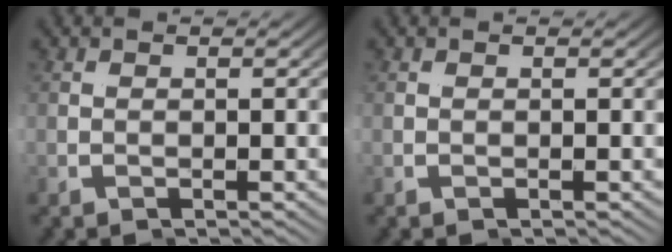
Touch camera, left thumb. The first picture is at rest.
{"total": 0.0}